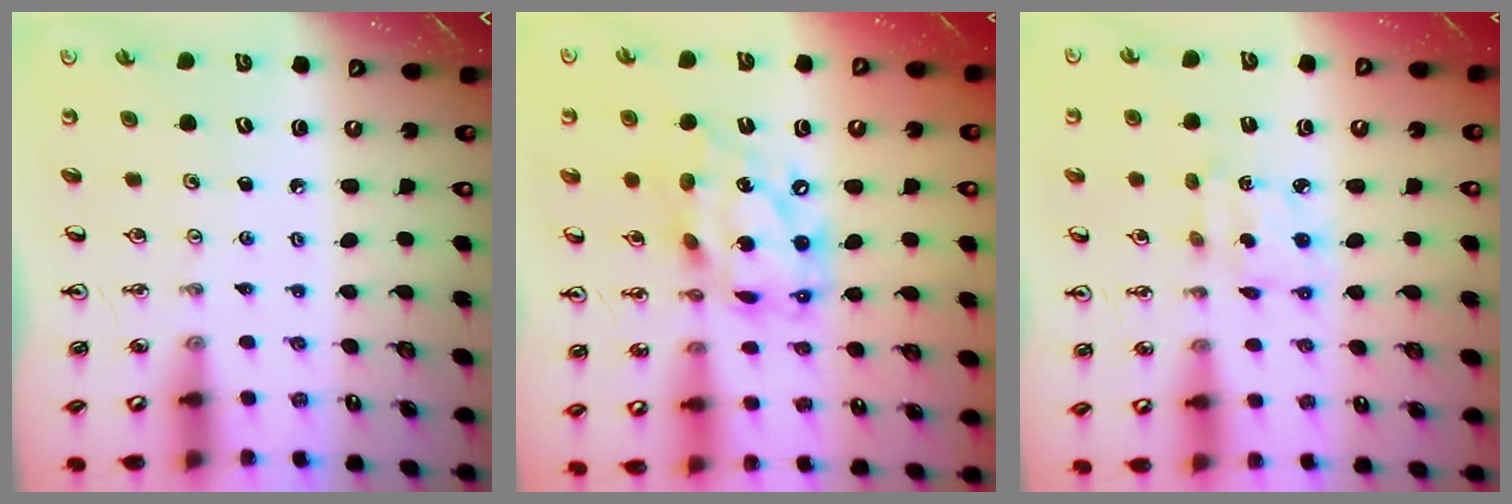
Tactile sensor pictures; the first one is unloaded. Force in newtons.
{"total": 16.0, "press": 16.0, "slide": 1.4}
{"total": 2.9, "press": 2.9, "slide": 0.1}